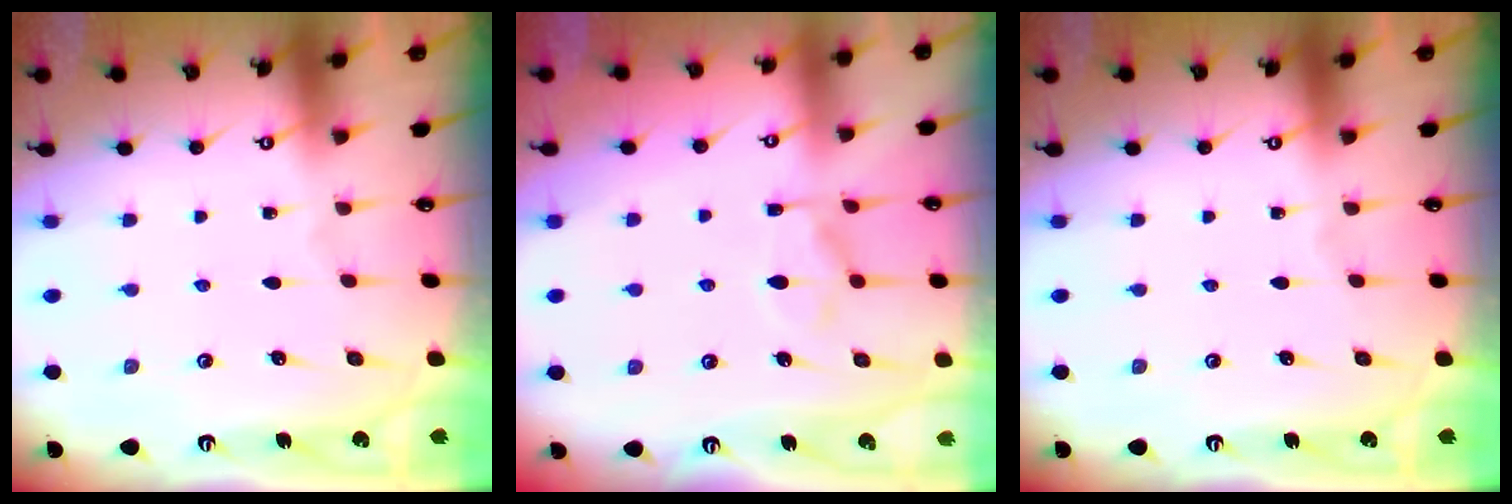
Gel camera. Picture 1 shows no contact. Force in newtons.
{"total": 2.6, "press": 2.3, "slide": 1.2}
{"total": 0.0}